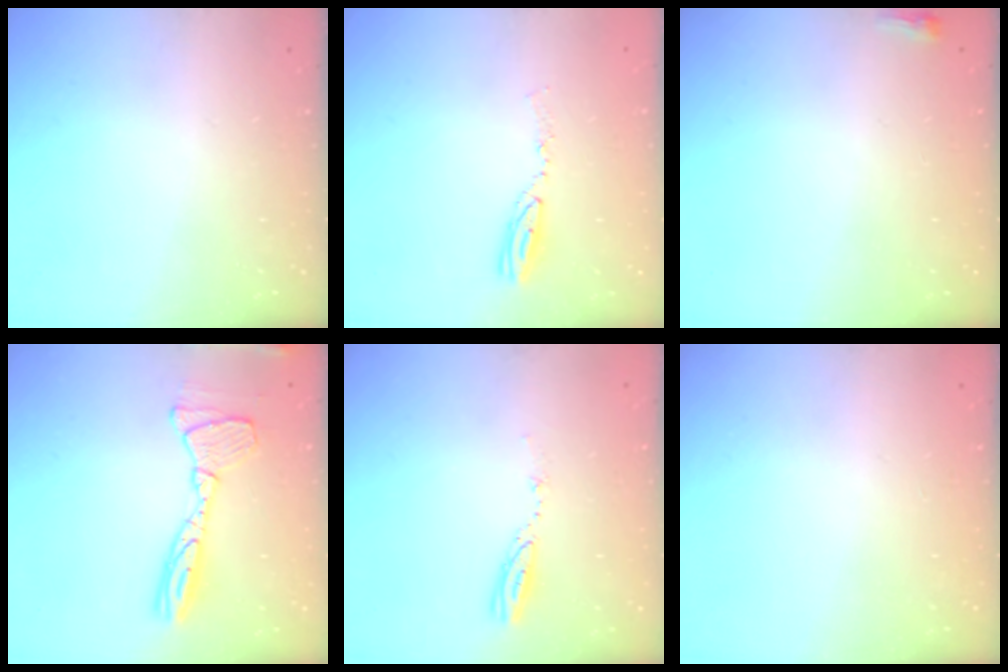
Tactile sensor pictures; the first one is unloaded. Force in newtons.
{"total": 5.4, "press": 5.3, "slide": 0.6}
{"total": 2.6, "press": 2.5, "slide": 0.6}
{"total": 14.2, "press": 14.1, "slide": 1.2}
{"total": 3.8, "press": 3.8, "slide": 0.4}
{"total": 0.0}